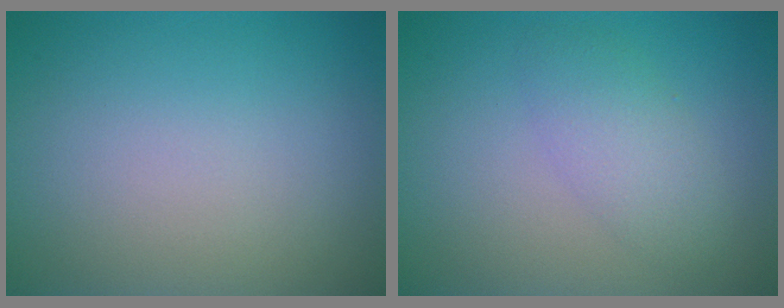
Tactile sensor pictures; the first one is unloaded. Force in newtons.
{"total": 2.9, "press": 2.9, "slide": 0.2}